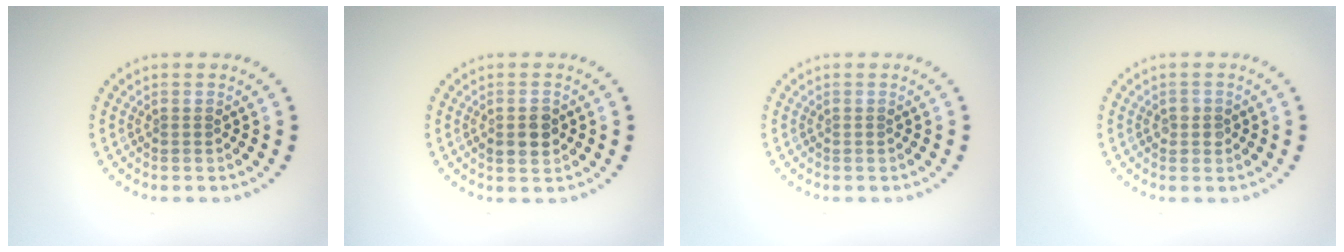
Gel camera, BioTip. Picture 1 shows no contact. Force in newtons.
{"total": 2.2, "press": 2.1, "slide": 0.2}
{"total": 0.0}
{"total": 1.3, "press": 1.2, "slide": 0.4}